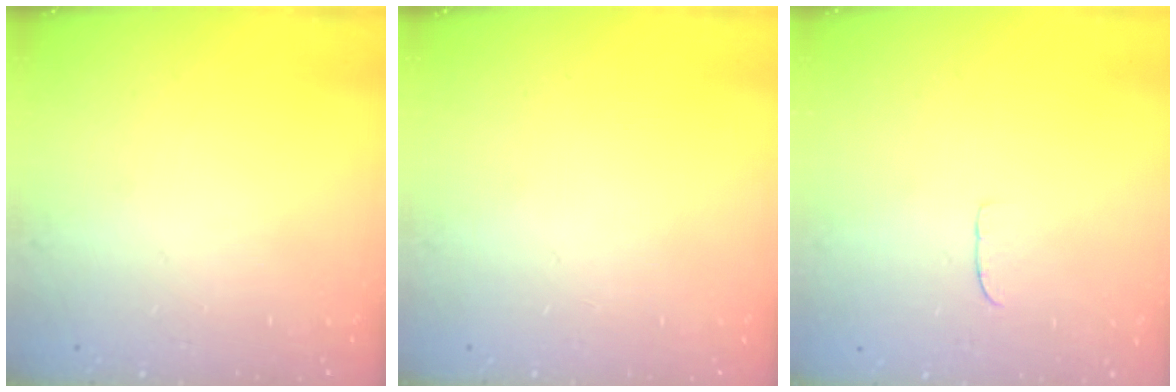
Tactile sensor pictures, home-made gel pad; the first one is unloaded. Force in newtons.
{"total": 0.0}
{"total": 3.1, "press": 3.1, "slide": 0.2}